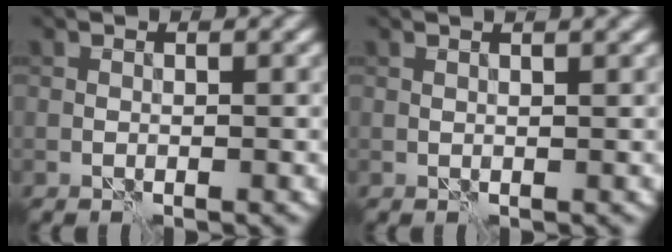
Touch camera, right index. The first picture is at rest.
{"total": 2.4, "force": [1.5, 0.8, 1.6], "torque": [-0.009, 0.005, -0.001]}